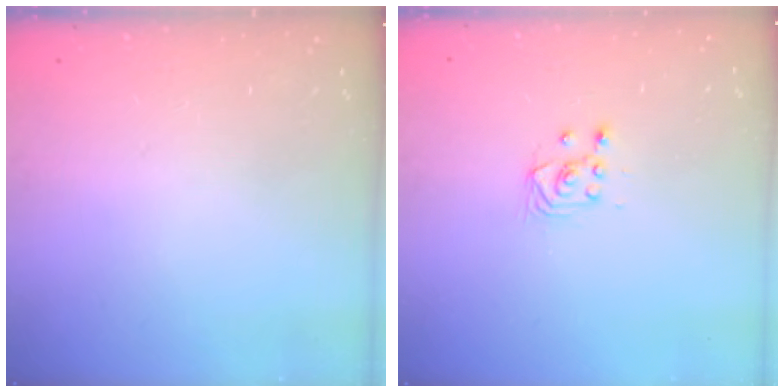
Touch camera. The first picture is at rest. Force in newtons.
{"total": 2.9, "press": 2.6, "slide": 1.3}